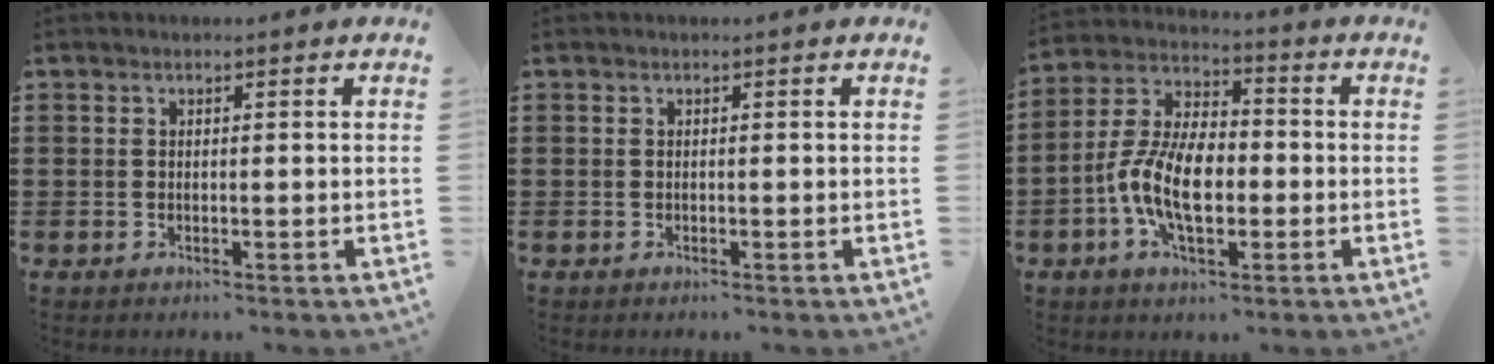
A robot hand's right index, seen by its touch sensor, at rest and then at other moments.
{"total": 0.0}
{"total": 10.1, "force": [-2.3, 5.5, 8.2], "torque": [-0.191, -0.001, -0.049]}